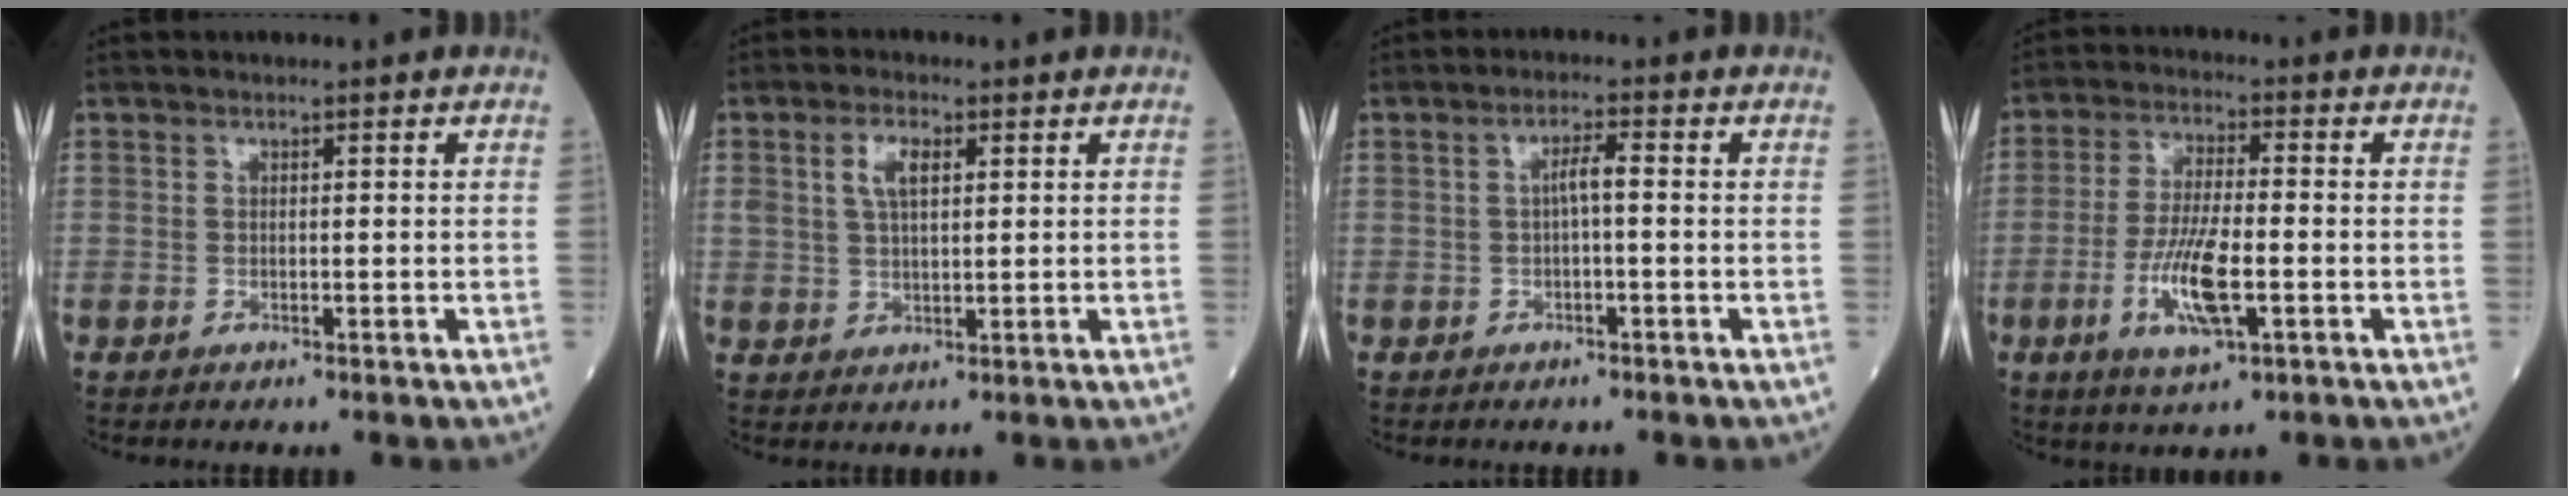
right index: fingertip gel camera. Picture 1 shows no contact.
{"total": 4.4, "force": [1.6, 1.9, 3.6], "torque": [-0.076, 0.009, 0.033]}
{"total": 2.5, "force": [-0.1, 0.3, 2.4], "torque": [-0.041, 0.005, -0.003]}
{"total": 9.5, "force": [-3.0, 2.0, 8.8], "torque": [-0.175, -0.007, -0.056]}